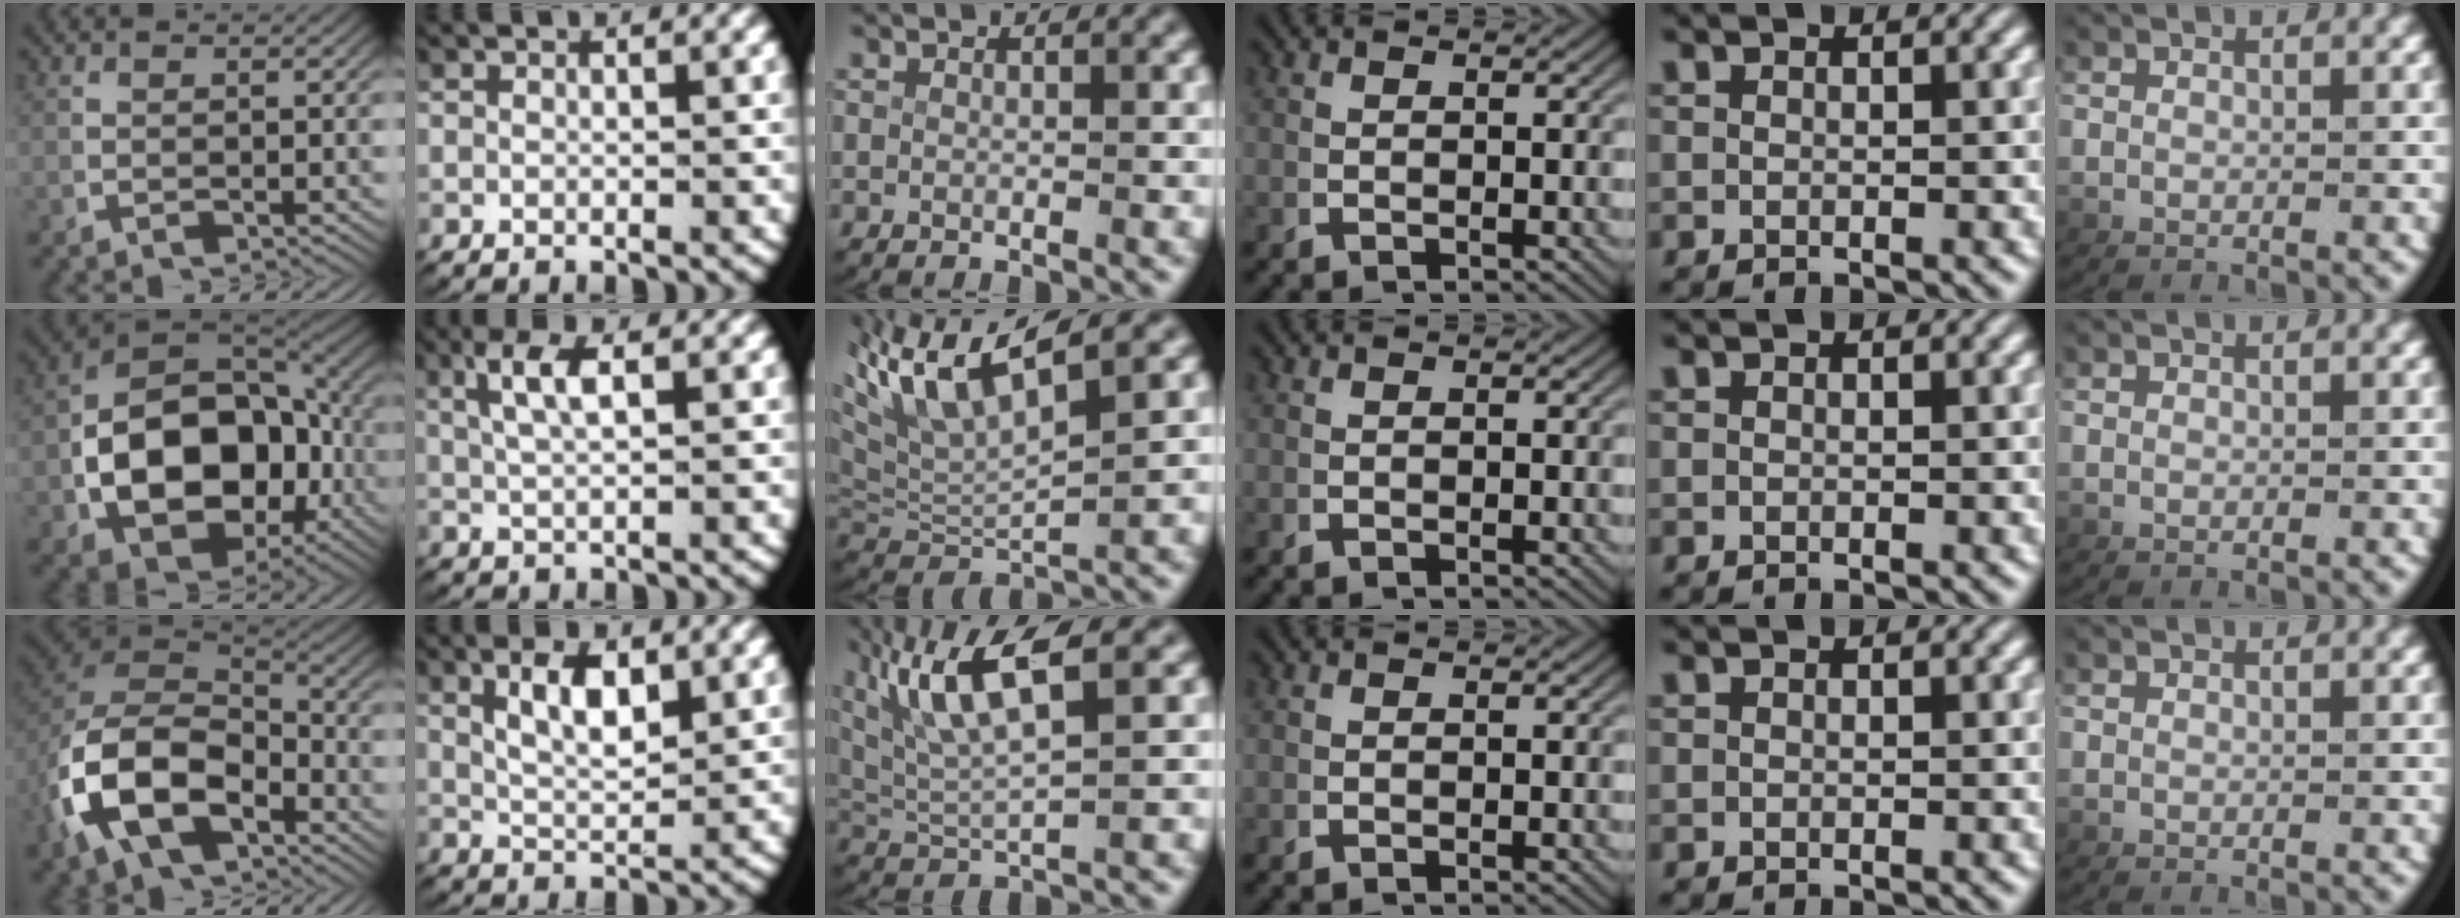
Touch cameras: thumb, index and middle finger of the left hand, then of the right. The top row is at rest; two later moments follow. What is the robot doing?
{"motion": "lift_and_place", "object": "photo album"}